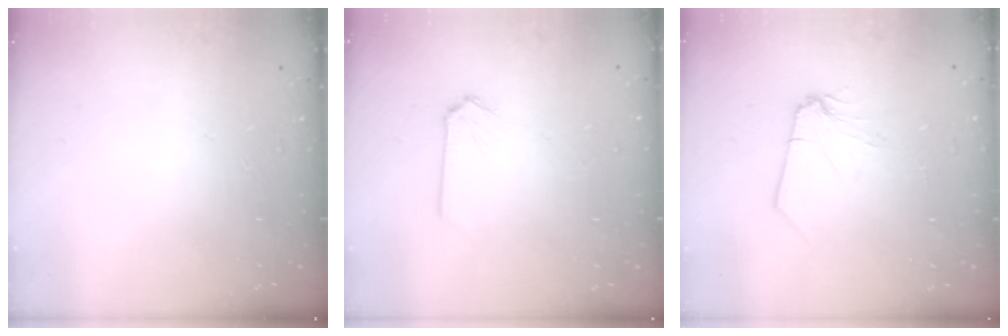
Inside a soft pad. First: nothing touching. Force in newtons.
{"total": 0.0}
{"total": 1.6, "press": 1.5, "slide": 0.4}